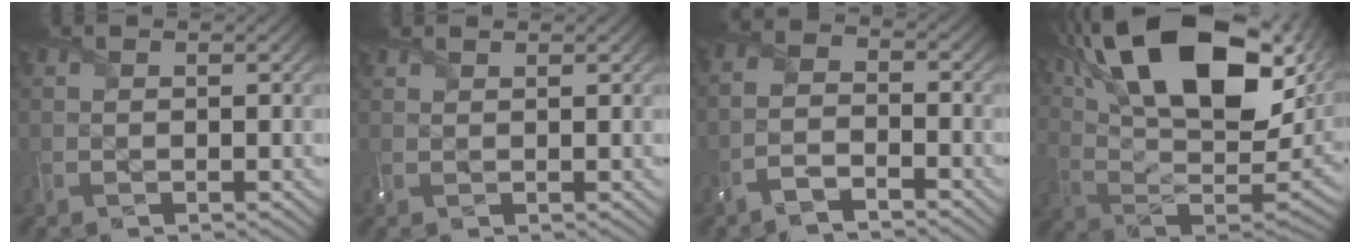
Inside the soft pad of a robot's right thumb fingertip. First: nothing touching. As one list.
[{"total": 1.2, "force": [1.1, 0.2, 0.4], "torque": [-0.018, 0.005, 0.024]}, {"total": 4.4, "force": [-3.3, 1.5, 2.4], "torque": [-0.054, -0.001, -0.077]}, {"total": 22.5, "force": [11.4, 9.5, 17.0], "torque": [-0.315, 0.056, 0.186]}]